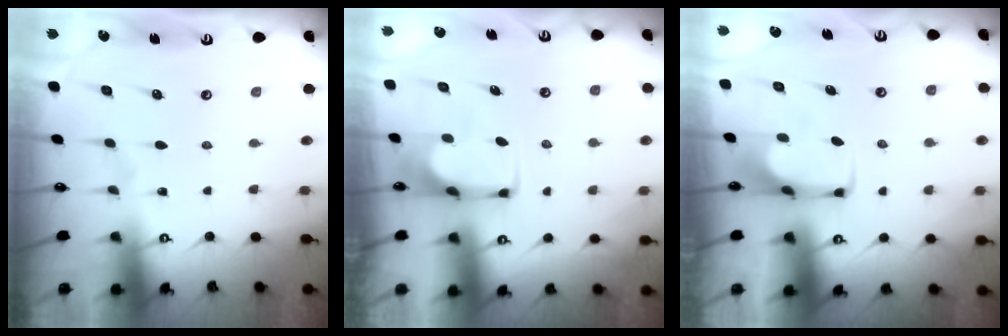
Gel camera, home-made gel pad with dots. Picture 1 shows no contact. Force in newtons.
{"total": 0.0}
{"total": 2.0, "press": 2.0, "slide": 0.2}